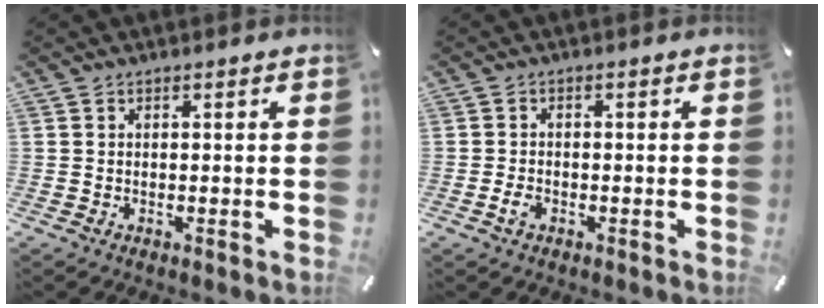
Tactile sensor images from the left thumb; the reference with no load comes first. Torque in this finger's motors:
{"motor_torque": [0.50, 0.65, 0.29, 0.11, 0.03]}